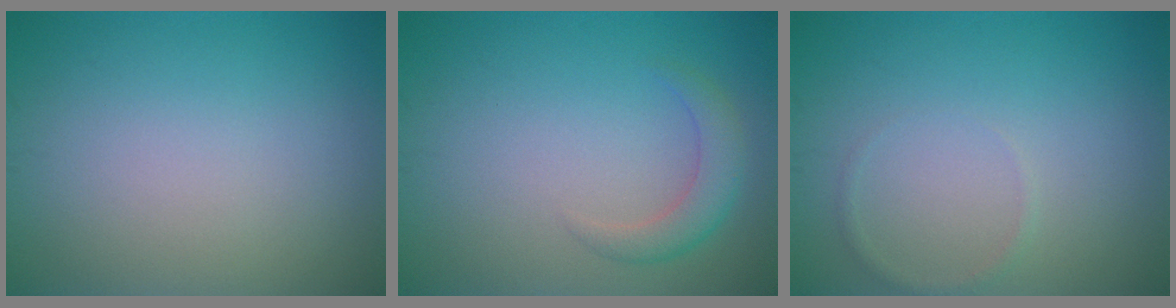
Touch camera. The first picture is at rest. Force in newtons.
{"total": 2.4, "press": 2.4, "slide": 0.1}
{"total": 0.7, "press": 0.7, "slide": 0.0}